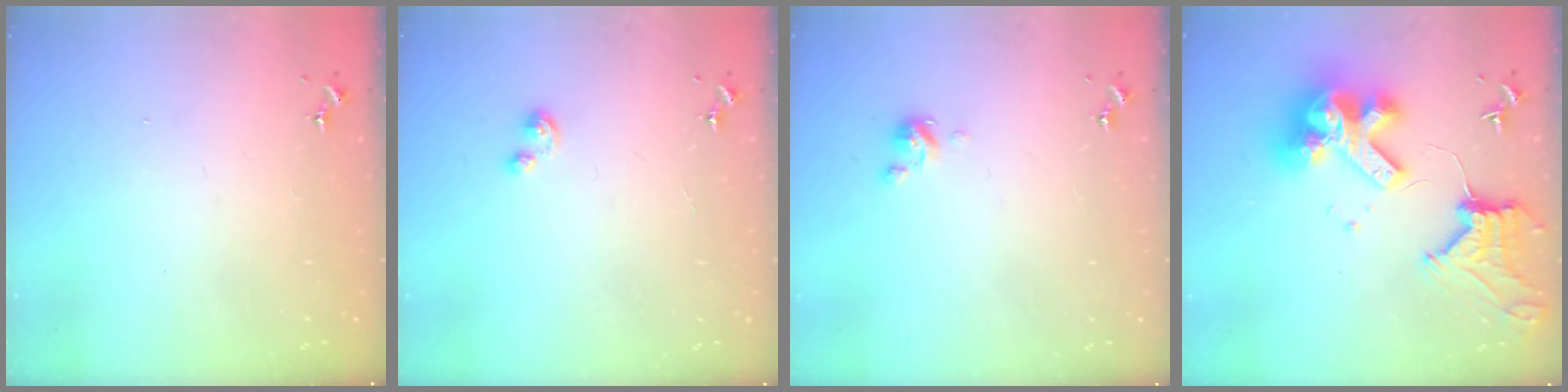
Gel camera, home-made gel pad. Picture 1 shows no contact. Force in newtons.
{"total": 3.2, "press": 3.2, "slide": 0.4}
{"total": 3.8, "press": 3.8, "slide": 0.3}
{"total": 20.8, "press": 20.7, "slide": 2.7}